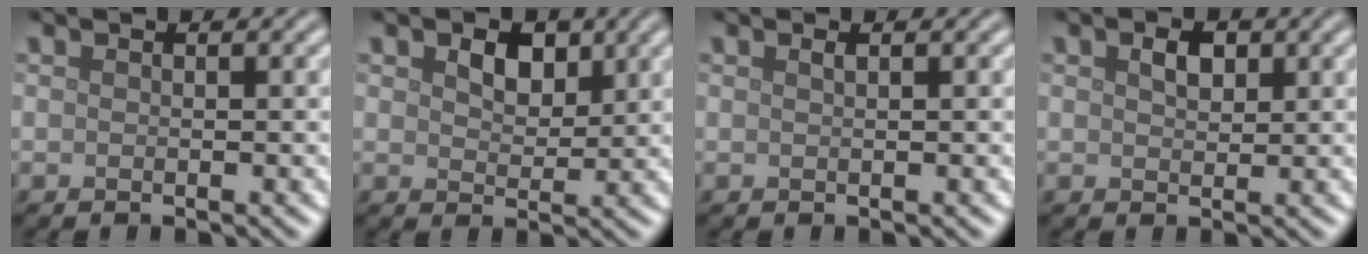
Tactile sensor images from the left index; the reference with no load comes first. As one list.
[{"total": 2.7, "force": [1.2, 1.8, 1.7], "torque": [-0.034, 0.000, 0.018]}, {"total": 0.5, "force": [0.3, 0.2, 0.4], "torque": [-0.006, 0.002, 0.005]}, {"total": 1.8, "force": [0.7, 1.1, 1.2], "torque": [-0.021, 0.002, 0.012]}]